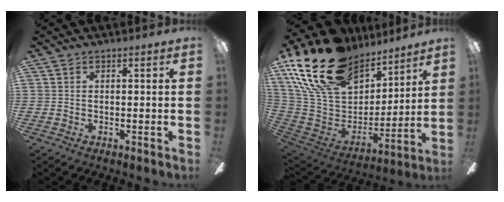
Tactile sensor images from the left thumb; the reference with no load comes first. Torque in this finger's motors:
{"motor_torque": [0.93, 0.25, 1.30, -1.47, 0.53]}